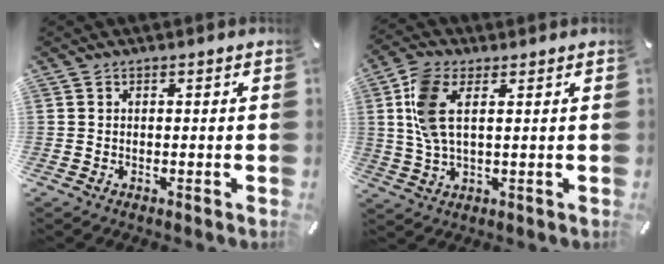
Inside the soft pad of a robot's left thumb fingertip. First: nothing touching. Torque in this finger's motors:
{"motor_torque": [0.99, 0.93, 0.96, -0.84, 0.14]}